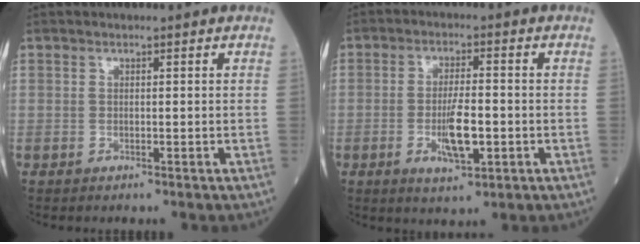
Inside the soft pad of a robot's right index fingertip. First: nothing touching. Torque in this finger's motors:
{"motor_torque": [0.30, -0.05, 0.16, 0.09]}